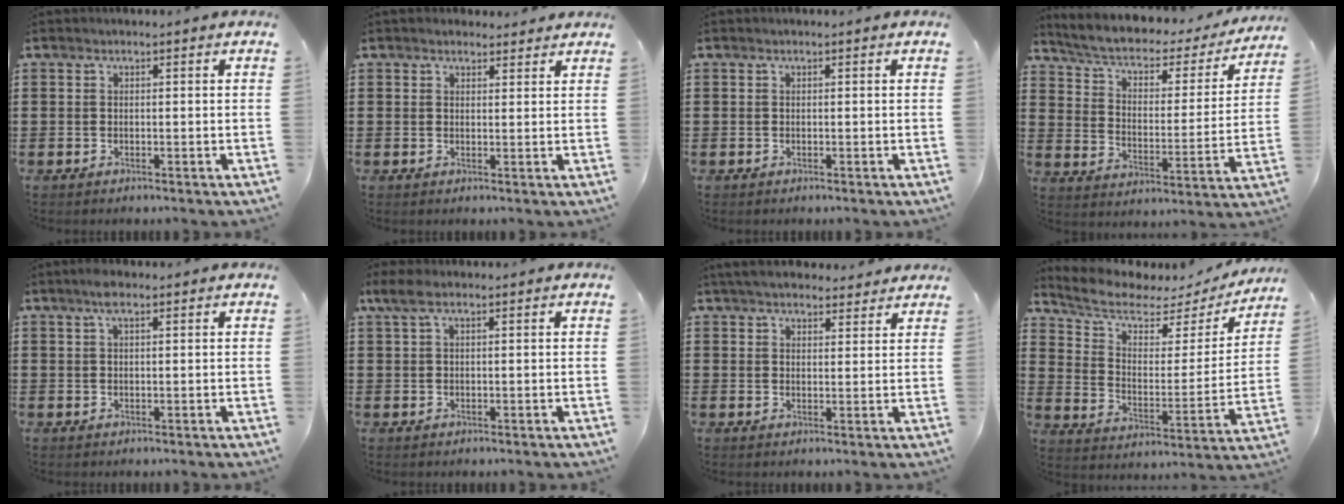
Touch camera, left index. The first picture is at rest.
{"total": 1.8, "force": [1.6, 0.9, 0.0], "torque": [-0.004, 0.004, 0.032]}
{"total": 0.0}
{"total": 4.2, "force": [3.0, 1.7, 2.4], "torque": [-0.063, -0.023, 0.043]}
{"total": 2.5, "force": [1.5, 0.8, 1.8], "torque": [-0.041, 0.005, 0.026]}
{"total": 2.9, "force": [1.1, 1.1, 2.4], "torque": [-0.057, 0.004, 0.016]}
{"total": 4.2, "force": [4.0, 1.1, 1.0], "torque": [-0.032, -0.005, 0.074]}
{"total": 6.3, "force": [5.0, 2.4, 2.8], "torque": [-0.084, -0.032, 0.083]}